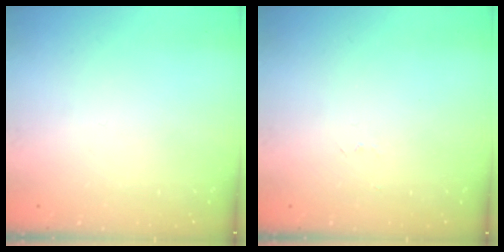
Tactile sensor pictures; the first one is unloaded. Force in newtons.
{"total": 2.6, "press": 2.6, "slide": 0.4}